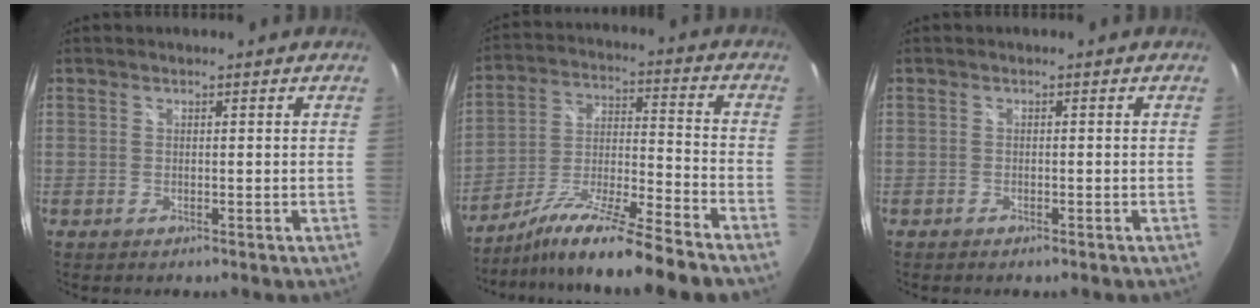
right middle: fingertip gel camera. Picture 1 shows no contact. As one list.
[{"total": 15.1, "force": [-12.6, -1.5, 8.2], "torque": [-0.151, -0.019, -0.224]}, {"total": 0.9, "force": [-0.8, 0.3, 0.3], "torque": [-0.010, -0.003, -0.014]}]